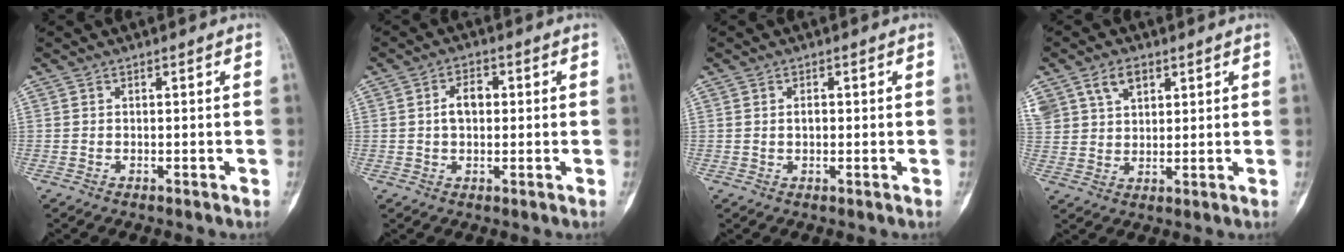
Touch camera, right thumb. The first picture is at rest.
{"total": 4.4, "force": [0.4, 2.9, 3.2], "torque": [-0.044, 0.014, 0.003]}
{"total": 1.5, "force": [0.1, 1.0, 1.1], "torque": [-0.011, 0.008, 0.001]}
{"total": 9.2, "force": [4.7, 6.4, 4.5], "torque": [-0.078, 0.003, 0.094]}